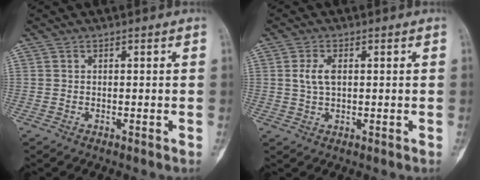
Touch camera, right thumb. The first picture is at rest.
{"total": 3.7, "force": [0.7, 2.0, 3.0], "torque": [-0.065, 0.000, 0.014]}